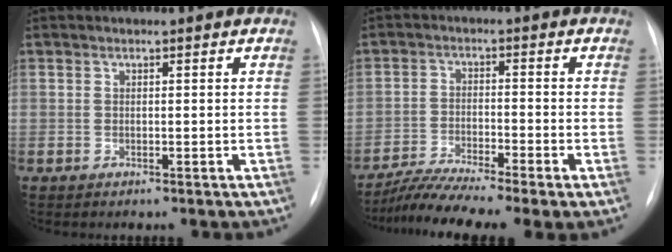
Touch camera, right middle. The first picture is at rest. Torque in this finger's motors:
{"motor_torque": [1.10, -1.04, 0.19, 0.13]}